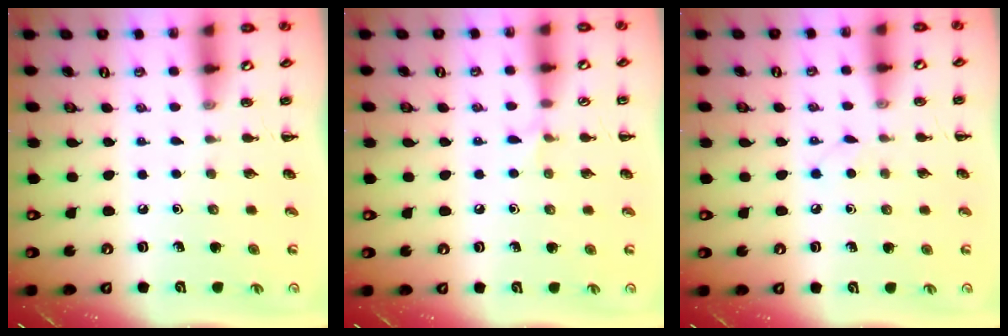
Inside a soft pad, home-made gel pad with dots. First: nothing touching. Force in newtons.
{"total": 3.9, "press": 3.6, "slide": 1.5}
{"total": 2.7, "press": 2.6, "slide": 0.9}